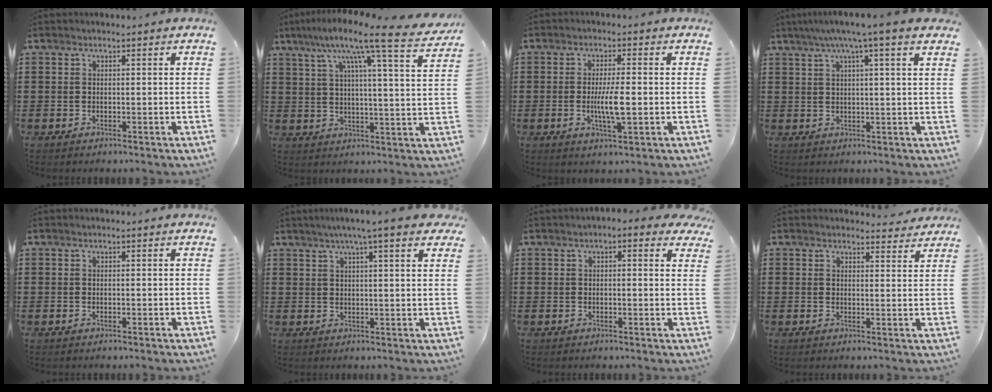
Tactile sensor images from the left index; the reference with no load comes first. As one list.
[{"total": 11.0, "force": [8.3, -0.2, 7.2], "torque": [-0.148, -0.045, 0.125]}, {"total": 5.4, "force": [-0.7, 0.9, 5.3], "torque": [-0.106, -0.005, -0.018]}, {"total": 5.3, "force": [3.3, -0.4, 4.1], "torque": [-0.090, -0.002, 0.054]}, {"total": 0.0}, {"total": 5.6, "force": [3.9, 0.1, 4.0], "torque": [-0.079, -0.005, 0.065]}, {"total": 1.6, "force": [0.5, 1.1, 1.0], "torque": [-0.025, 0.009, 0.005]}, {"total": 2.7, "force": [2.6, 0.4, 0.4], "torque": [-0.006, -0.010, 0.048]}]